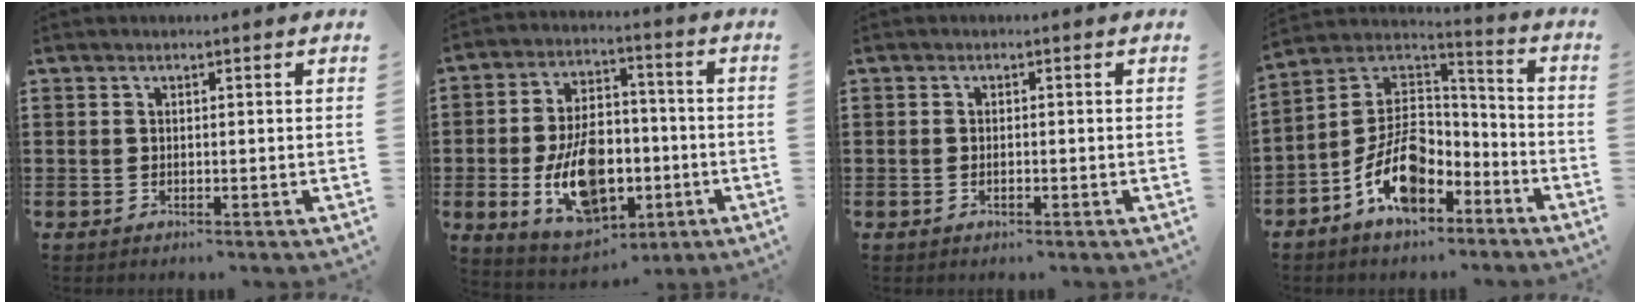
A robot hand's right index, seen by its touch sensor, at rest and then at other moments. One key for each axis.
{"total": 13.1, "fx": -3.0, "fy": 8.3, "fz": 9.7, "tx": -0.184, "ty": 0.000, "tz": -0.051}
{"total": 0.8, "fx": -0.3, "fy": 0.3, "fz": 0.7, "tx": -0.015, "ty": -0.004, "tz": -0.004}
{"total": 11.5, "fx": -5.9, "fy": 6.9, "fz": 7.1, "tx": -0.163, "ty": 0.015, "tz": -0.115}